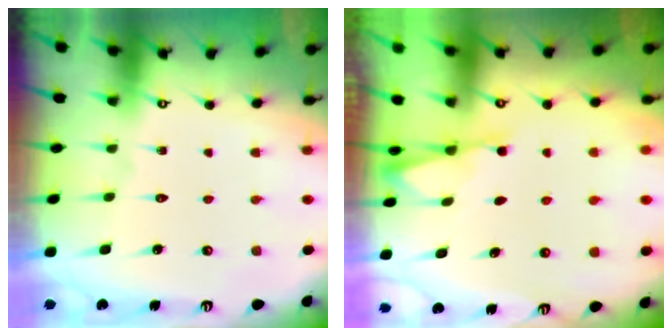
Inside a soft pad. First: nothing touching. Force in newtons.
{"total": 1.2, "press": 1.2, "slide": 0.3}